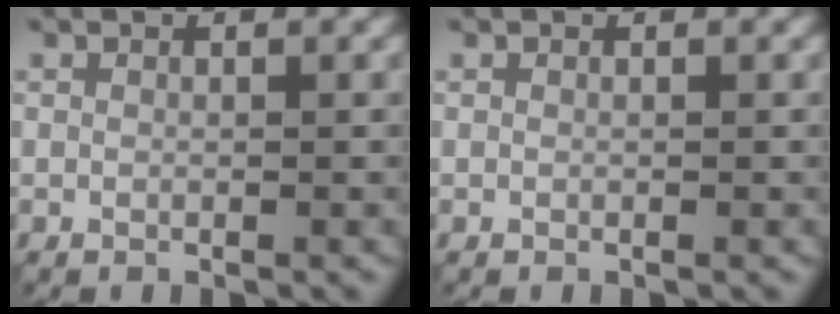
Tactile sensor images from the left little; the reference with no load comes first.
{"total": 0.0}